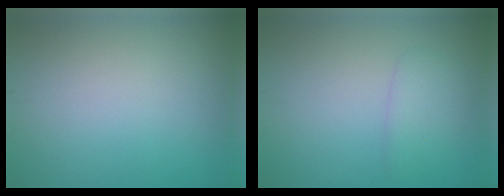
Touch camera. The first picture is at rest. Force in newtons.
{"total": 1.9, "press": 1.9, "slide": 0.1}